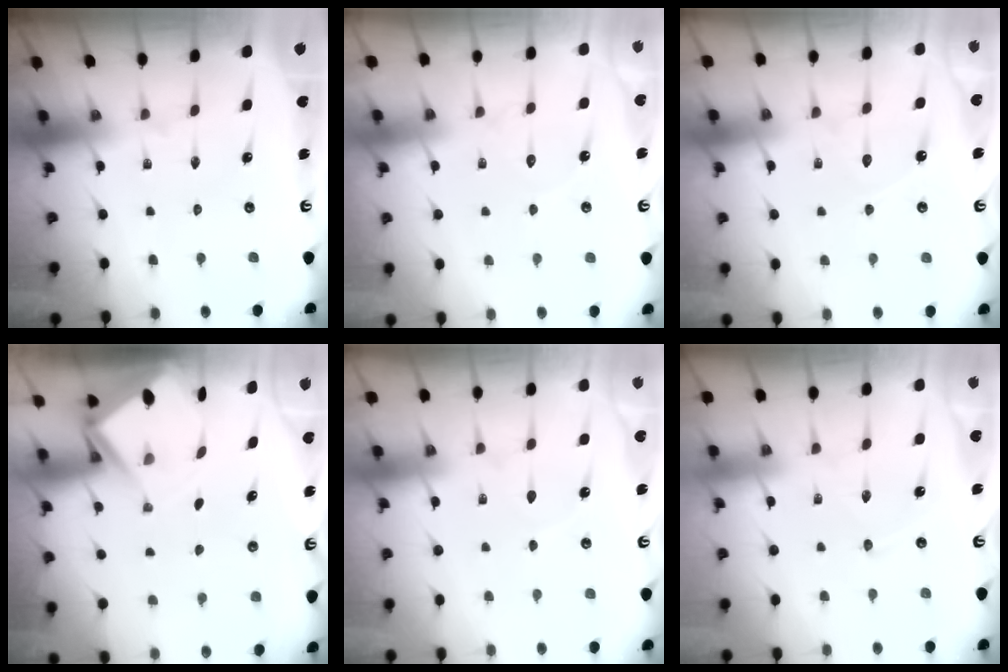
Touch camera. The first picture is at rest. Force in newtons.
{"total": 8.2, "press": 8.1, "slide": 0.7}
{"total": 5.3, "press": 5.2, "slide": 0.6}
{"total": 5.4, "press": 5.4, "slide": 0.4}
{"total": 5.0, "press": 5.0, "slide": 0.6}
{"total": 2.9, "press": 2.9, "slide": 0.2}